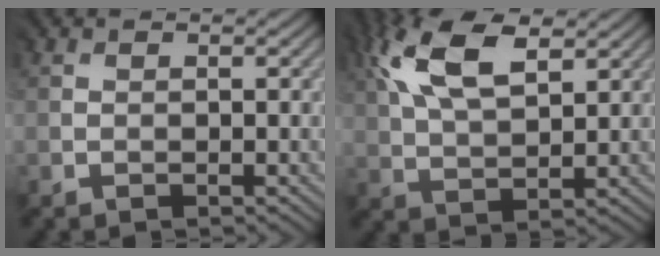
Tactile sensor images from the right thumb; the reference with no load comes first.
{"total": 10.8, "force": [5.7, 5.1, 7.6], "torque": [-0.171, 0.018, 0.109]}